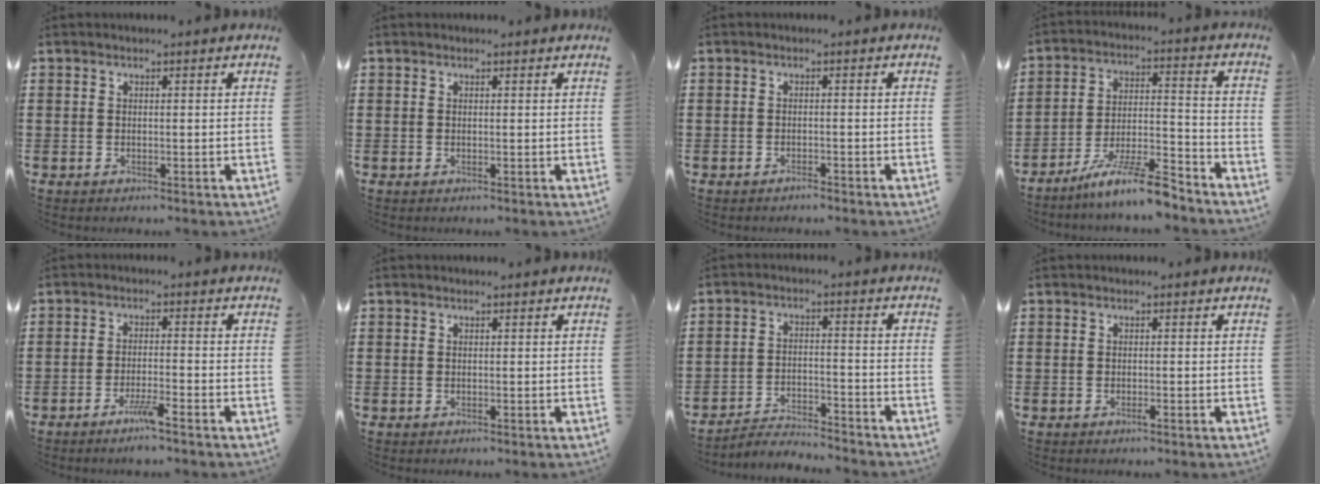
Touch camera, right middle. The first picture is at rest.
{"total": 0.0}
{"total": 0.8, "force": [-0.8, 0.1, 0.3], "torque": [-0.008, -0.003, -0.015]}
{"total": 9.8, "force": [-8.3, 0.3, 5.2], "torque": [-0.092, 0.009, -0.157]}
{"total": 3.6, "force": [-2.6, 0.0, 2.5], "torque": [-0.047, -0.002, -0.047]}
{"total": 0.0}
{"total": 3.8, "force": [-3.8, 0.2, 0.4], "torque": [-0.013, 0.006, -0.081]}
{"total": 0.6, "force": [-0.3, 0.0, 0.5], "torque": [-0.010, -0.002, -0.006]}